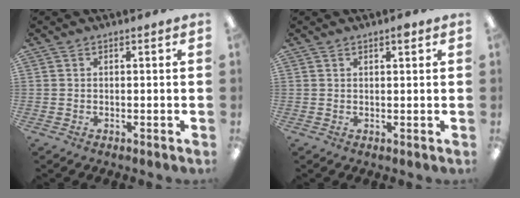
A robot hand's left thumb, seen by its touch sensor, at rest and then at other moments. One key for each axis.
{"total": 2.0, "fx": 1.3, "fy": 0.6, "fz": 1.4, "tx": -0.021, "ty": 0.000, "tz": 0.019}